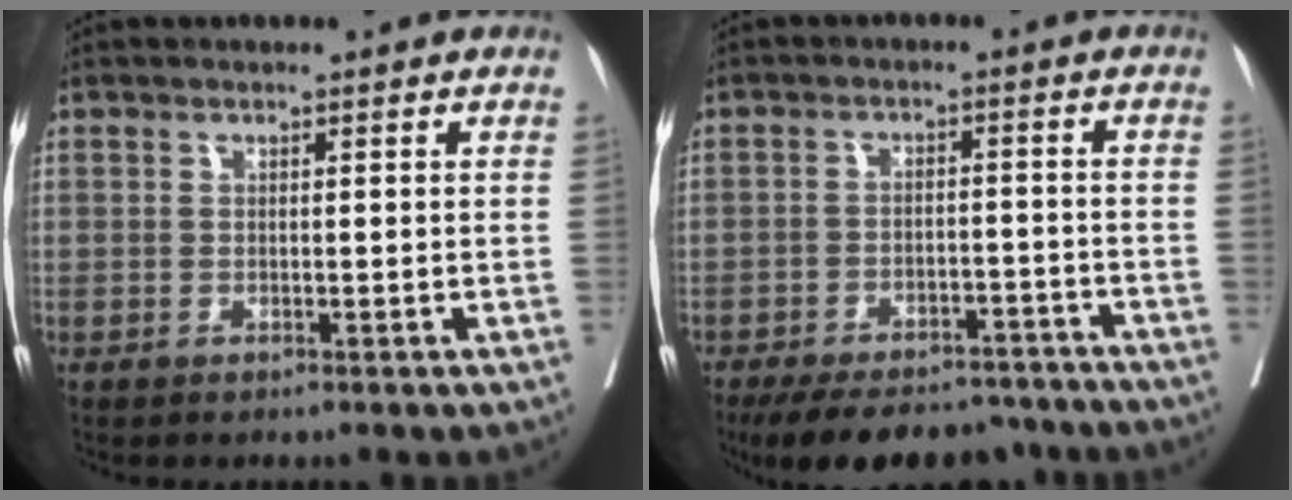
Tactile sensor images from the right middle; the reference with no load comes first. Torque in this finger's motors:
{"motor_torque": [0.98, -1.16, 0.52, 0.06]}